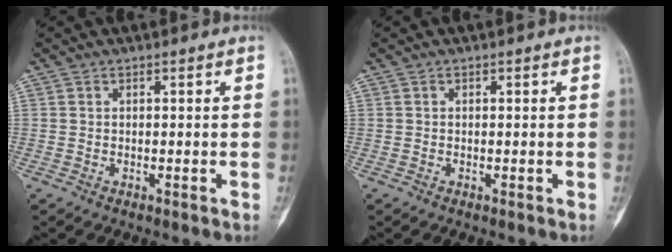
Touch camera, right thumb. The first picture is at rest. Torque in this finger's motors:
{"motor_torque": [-1.71, 0.06, -0.08, -0.11, -0.02]}